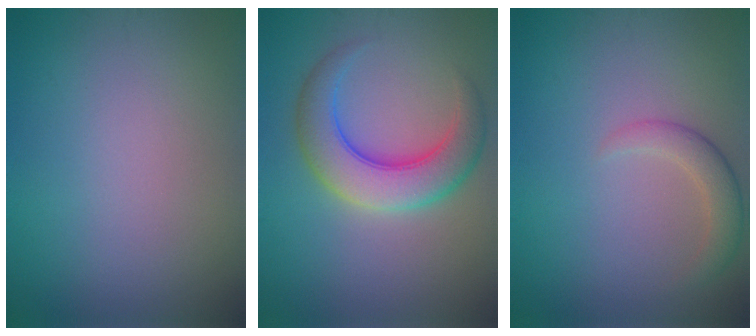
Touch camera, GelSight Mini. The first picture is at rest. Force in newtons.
{"total": 6.4, "press": 6.4, "slide": 0.1}
{"total": 2.4, "press": 2.4, "slide": 0.3}